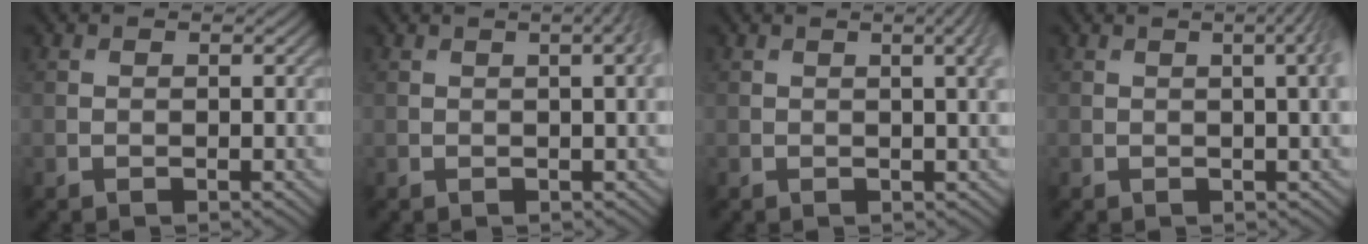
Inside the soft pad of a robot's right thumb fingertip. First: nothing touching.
{"total": 3.5, "force": [1.0, 0.8, 3.3], "torque": [-0.042, 0.014, 0.005]}
{"total": 3.4, "force": [1.1, 0.7, 3.2], "torque": [-0.040, 0.009, 0.012]}
{"total": 4.0, "force": [0.8, 0.9, 3.8], "torque": [-0.046, 0.016, 0.007]}